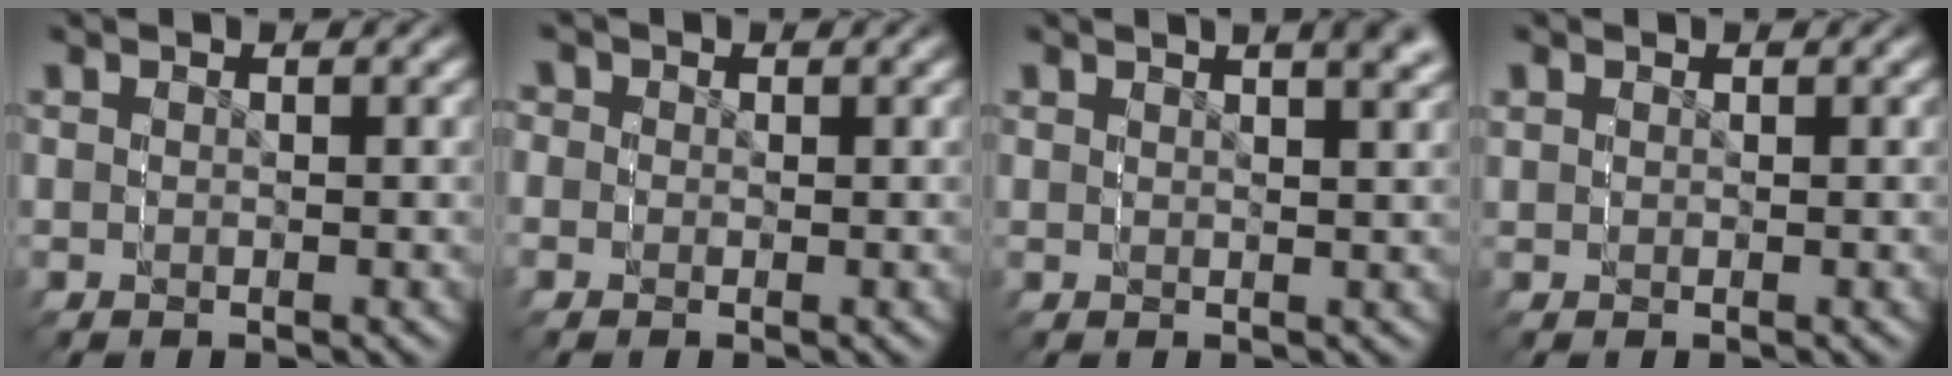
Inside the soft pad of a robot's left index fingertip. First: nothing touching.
{"total": 2.8, "force": [0.3, 2.7, -0.5], "torque": [0.003, -0.025, 0.008]}
{"total": 1.2, "force": [1.1, 0.0, 0.5], "torque": [0.002, 0.007, 0.018]}
{"total": 0.7, "force": [0.2, 0.6, -0.2], "torque": [0.004, -0.007, 0.004]}